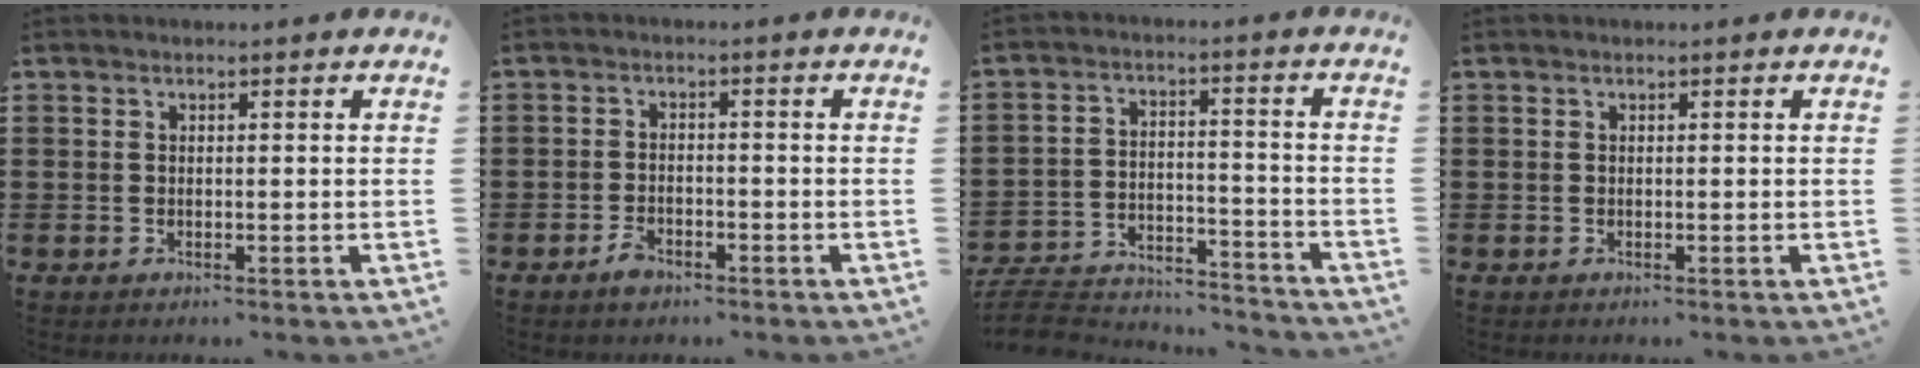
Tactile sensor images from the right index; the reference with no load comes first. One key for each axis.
{"total": 2.2, "fx": -1.6, "fy": 1.1, "fz": 0.9, "tx": -0.019, "ty": 0.004, "tz": -0.032}
{"total": 7.2, "fx": -6.8, "fy": 1.2, "fz": 1.9, "tx": -0.050, "ty": 0.002, "tz": -0.138}
{"total": 0.0}